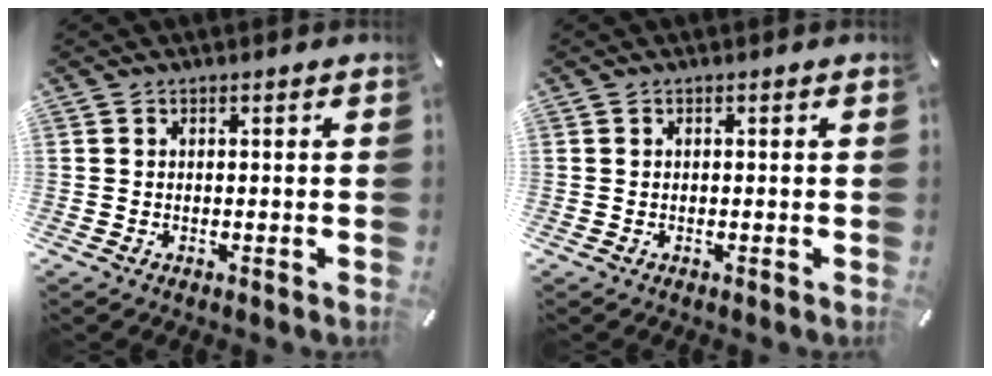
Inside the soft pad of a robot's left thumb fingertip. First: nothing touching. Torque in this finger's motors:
{"motor_torque": [-0.03, 0.03, -0.01, -0.01, 0.00]}